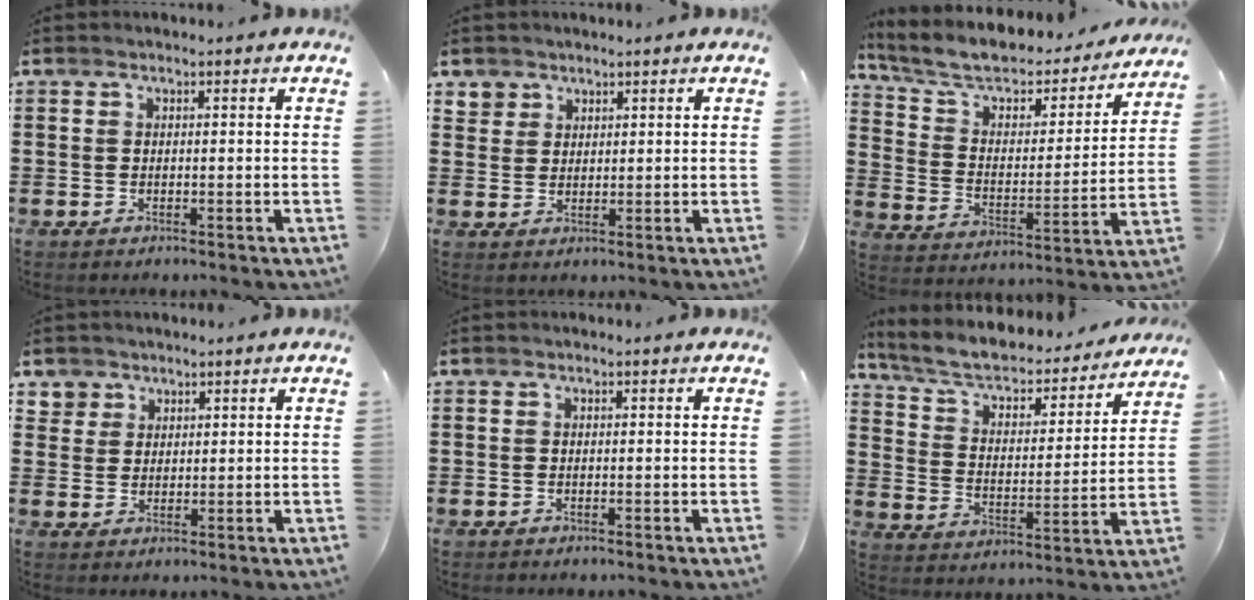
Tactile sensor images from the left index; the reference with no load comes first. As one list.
[{"total": 2.8, "force": [1.9, 2.0, -0.1], "torque": [-0.009, 0.008, 0.036]}, {"total": 7.0, "force": [5.9, 2.4, 3.0], "torque": [-0.087, -0.039, 0.097]}, {"total": 3.1, "force": [1.9, 2.4, -0.1], "torque": [-0.013, 0.009, 0.036]}, {"total": 0.0}, {"total": 5.8, "force": [4.8, 1.8, 2.6], "torque": [-0.073, -0.034, 0.076]}]